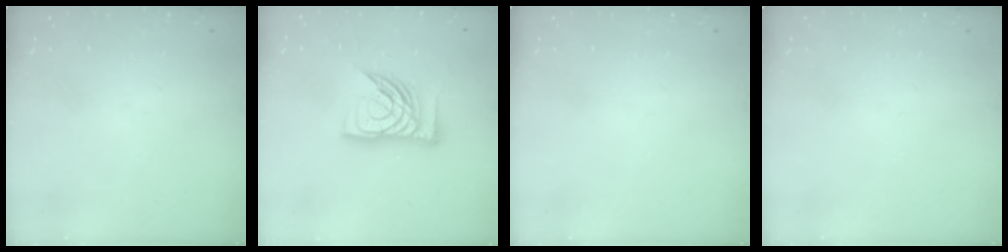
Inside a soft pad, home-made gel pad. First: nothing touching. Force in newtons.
{"total": 14.8, "press": 14.6, "slide": 1.9}
{"total": 0.0}
{"total": 0.0}